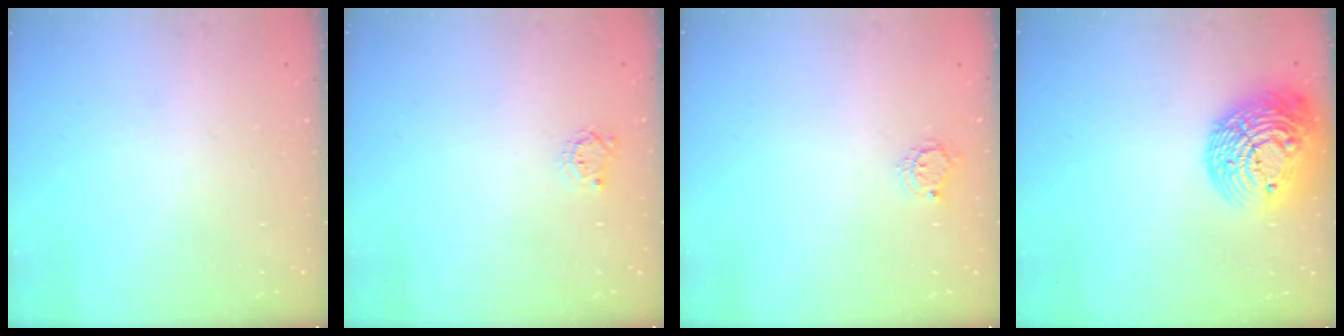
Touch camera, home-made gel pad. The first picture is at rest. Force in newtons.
{"total": 3.9, "press": 3.8, "slide": 0.5}
{"total": 5.0, "press": 5.0, "slide": 0.4}
{"total": 19.7, "press": 19.7, "slide": 1.1}